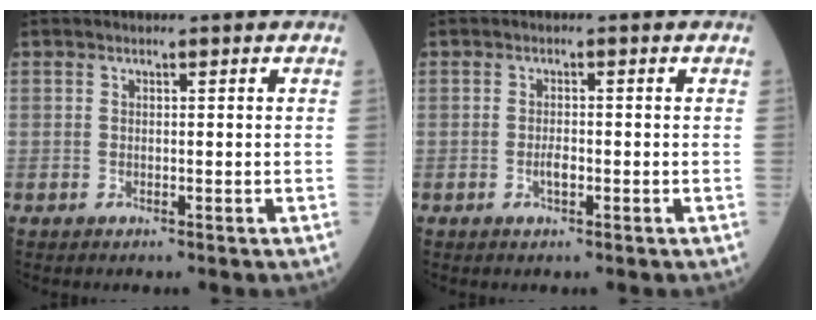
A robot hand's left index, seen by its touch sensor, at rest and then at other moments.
{"total": 1.6, "force": [-0.6, 0.5, 1.4], "torque": [-0.029, 0.002, -0.010]}